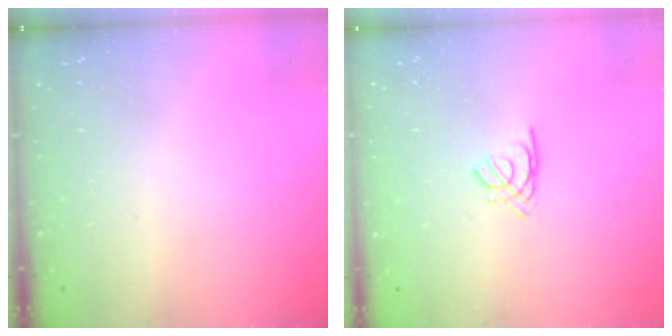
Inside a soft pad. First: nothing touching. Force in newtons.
{"total": 1.1, "press": 1.1, "slide": 0.3}